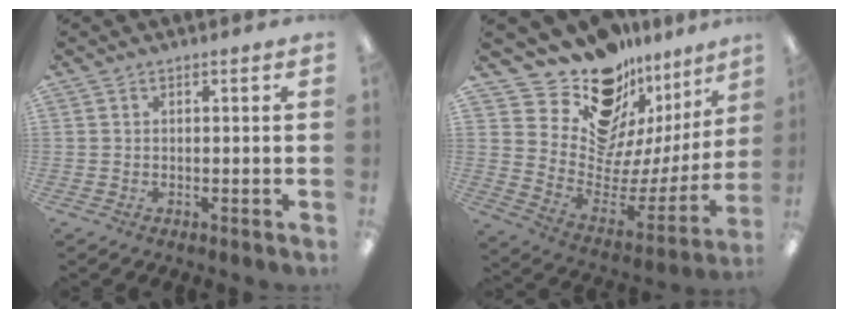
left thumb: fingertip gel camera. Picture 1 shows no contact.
{"total": 17.2, "force": [15.4, 6.9, 3.5], "torque": [-0.064, -0.155, 0.279]}